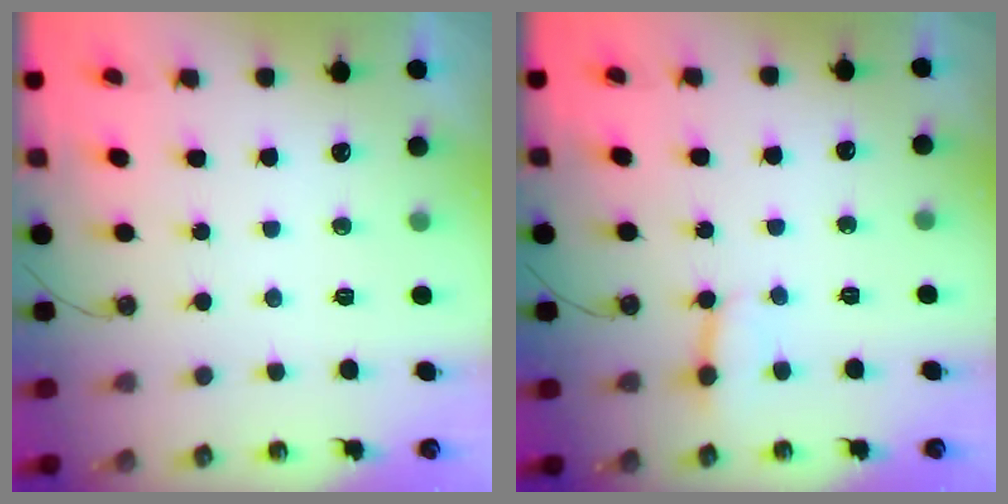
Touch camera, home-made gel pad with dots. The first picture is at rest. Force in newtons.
{"total": 4.1, "press": 4.1, "slide": 0.7}